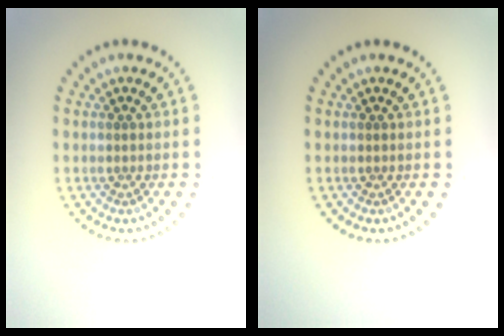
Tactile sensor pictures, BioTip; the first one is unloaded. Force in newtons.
{"total": 0.0}